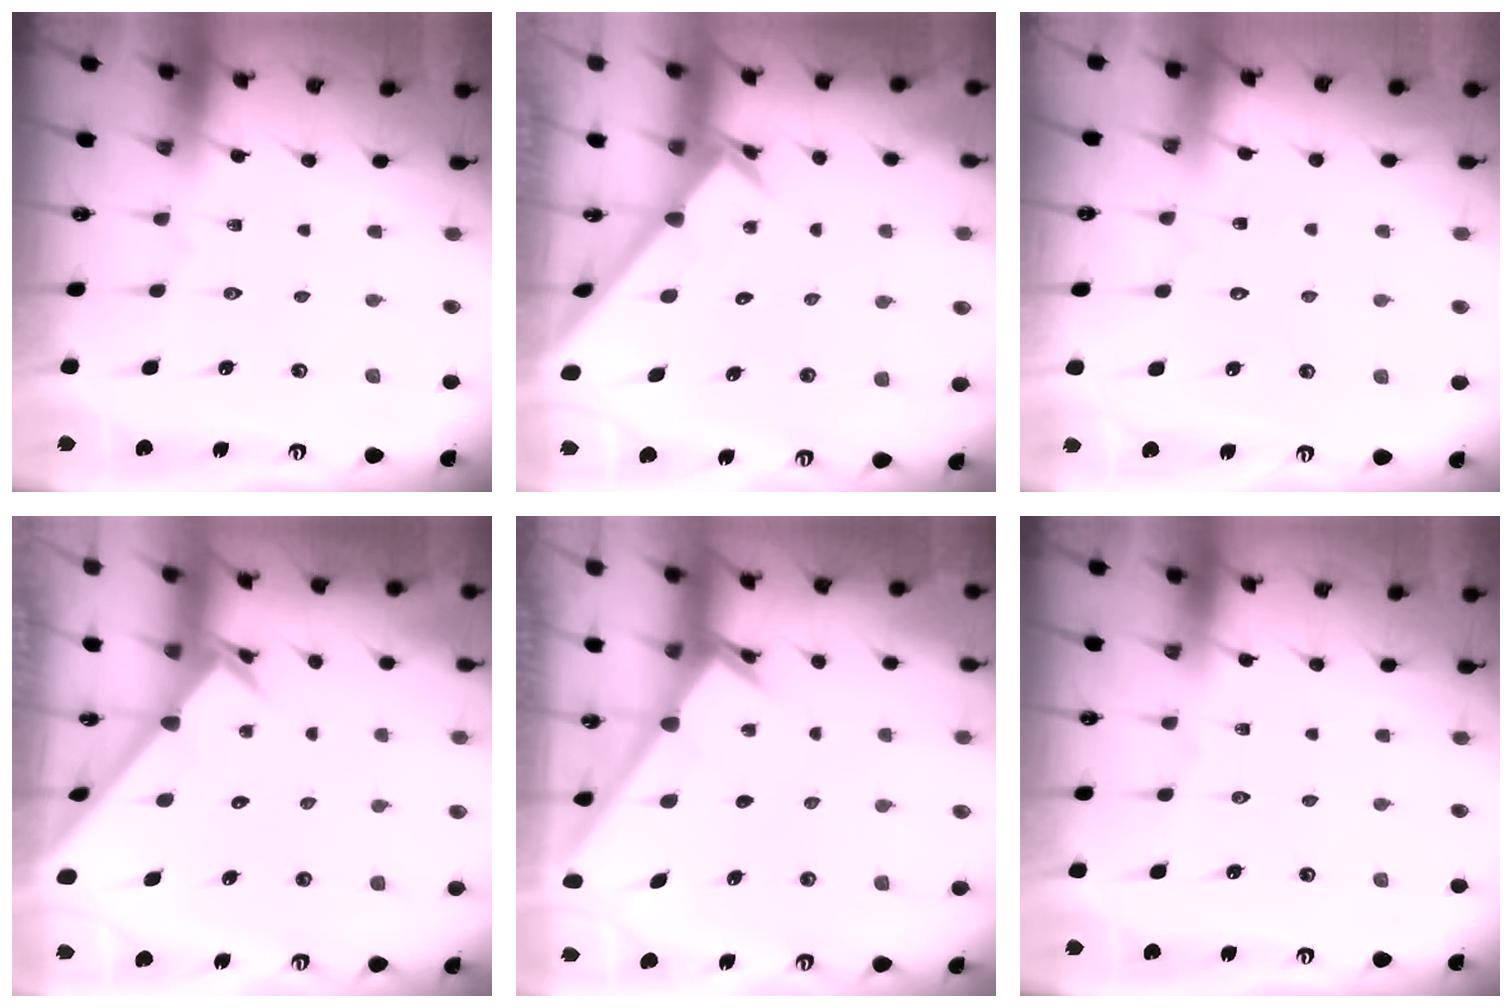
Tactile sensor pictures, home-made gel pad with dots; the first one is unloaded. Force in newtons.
{"total": 2.7, "press": 2.7, "slide": 0.2}
{"total": 3.4, "press": 3.4, "slide": 0.3}
{"total": 2.6, "press": 2.6, "slide": 0.2}
{"total": 2.4, "press": 2.4, "slide": 0.2}
{"total": 0.0}